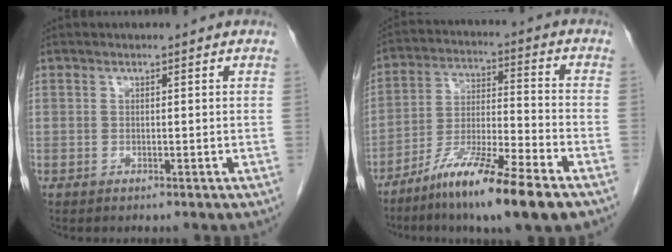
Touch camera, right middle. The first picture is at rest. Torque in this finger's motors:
{"motor_torque": [1.24, -0.89, 0.74, 0.19]}